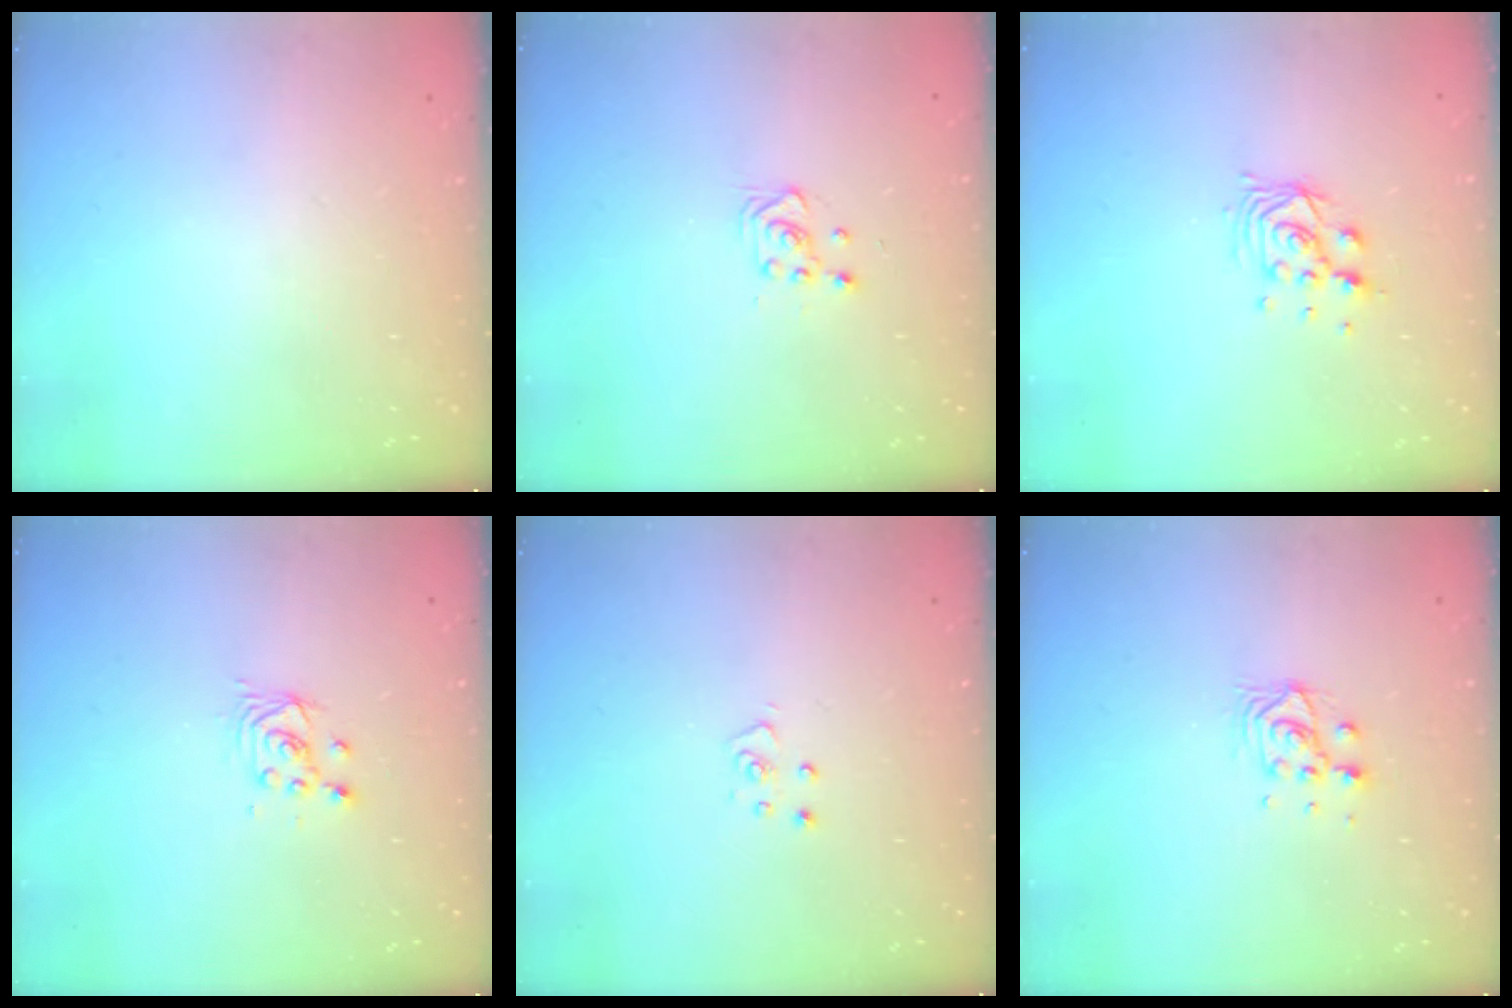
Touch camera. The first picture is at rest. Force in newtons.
{"total": 3.6, "press": 3.4, "slide": 1.1}
{"total": 8.2, "press": 8.1, "slide": 0.5}
{"total": 2.6, "press": 2.6, "slide": 0.1}
{"total": 3.9, "press": 3.9, "slide": 0.2}
{"total": 6.4, "press": 6.4, "slide": 0.4}